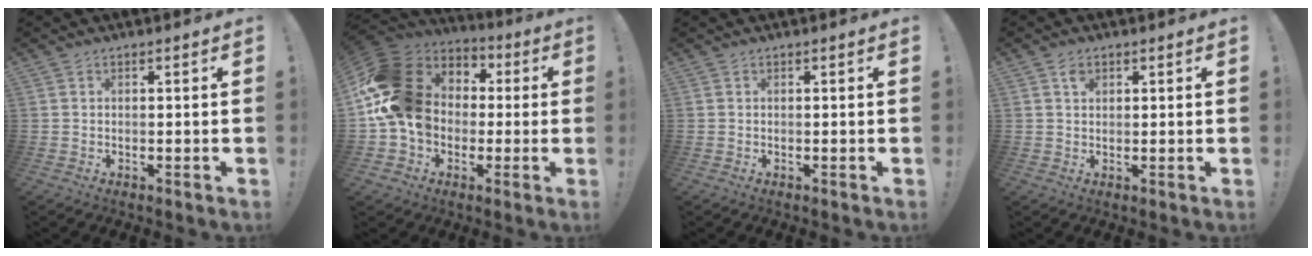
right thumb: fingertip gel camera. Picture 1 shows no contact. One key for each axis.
{"total": 21.0, "fx": 1.9, "fy": 16.9, "fz": 12.2, "tx": -0.210, "ty": 0.001, "tz": 0.058}
{"total": 0.0}
{"total": 2.1, "fx": 1.1, "fy": 1.4, "fz": 1.1, "tx": -0.001, "ty": -0.007, "tz": 0.016}